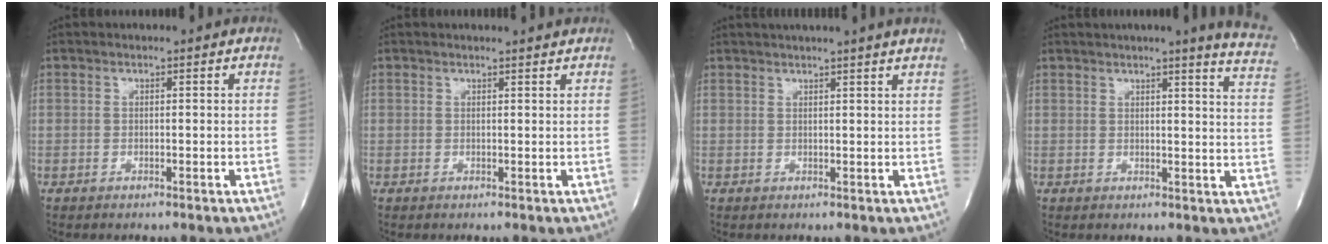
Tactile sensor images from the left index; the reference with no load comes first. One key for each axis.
{"total": 1.8, "fx": 1.7, "fy": -0.3, "fz": 0.3, "tx": -0.009, "ty": -0.005, "tz": 0.019}
{"total": 7.9, "fx": 6.9, "fy": -1.1, "fz": 3.6, "tx": -0.049, "ty": 0.020, "tz": 0.075}
{"total": 10.7, "fx": 8.7, "fy": -0.6, "fz": 6.2, "tx": -0.070, "ty": -0.041, "tz": 0.074}